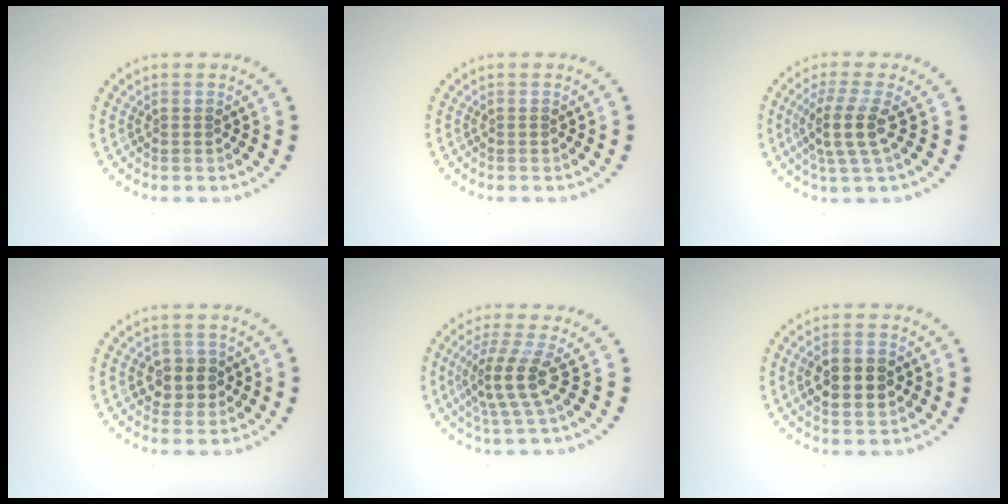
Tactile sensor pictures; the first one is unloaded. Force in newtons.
{"total": 0.0}
{"total": 3.6, "press": 2.8, "slide": 2.3}
{"total": 2.8, "press": 2.6, "slide": 0.9}
{"total": 3.7, "press": 2.7, "slide": 2.6}
{"total": 4.5, "press": 4.5, "slide": 0.2}